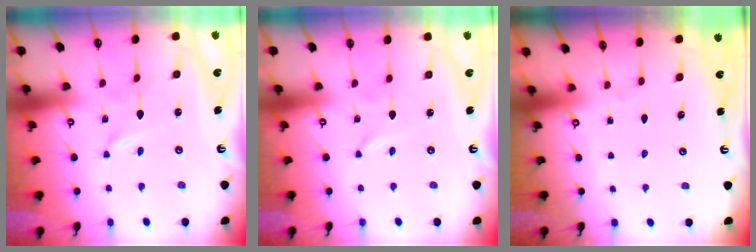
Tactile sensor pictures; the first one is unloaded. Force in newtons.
{"total": 0.0}
{"total": 0.0}